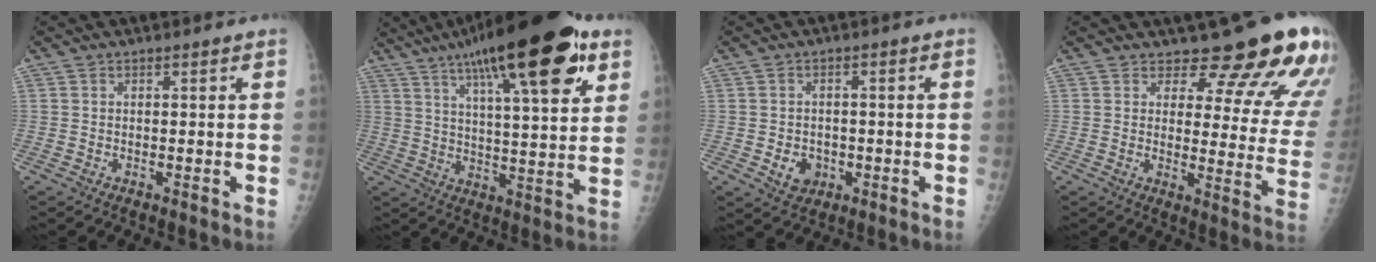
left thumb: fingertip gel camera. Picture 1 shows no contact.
{"total": 24.3, "force": [13.1, 6.4, 19.5], "torque": [-0.291, -0.017, 0.200]}
{"total": 4.8, "force": [-1.4, 4.0, 2.3], "torque": [-0.017, 0.005, -0.015]}
{"total": 15.8, "force": [13.6, 4.8, 6.5], "torque": [-0.034, -0.118, 0.144]}